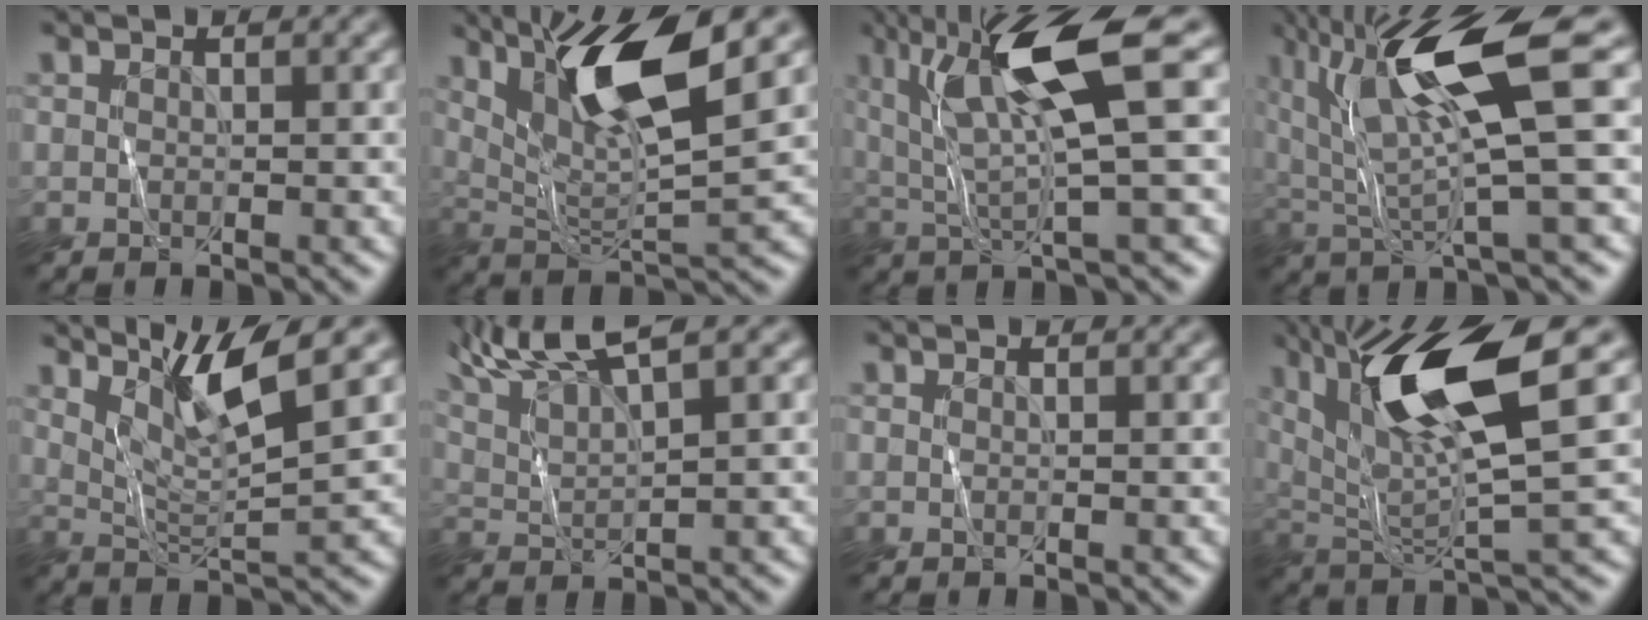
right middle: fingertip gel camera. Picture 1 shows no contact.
{"total": 9.3, "force": [4.4, 1.9, 8.0], "torque": [-0.135, -0.005, 0.084]}
{"total": 9.2, "force": [3.1, 1.4, 8.6], "torque": [-0.148, 0.004, 0.061]}
{"total": 11.0, "force": [4.1, 2.2, 9.9], "torque": [-0.168, 0.007, 0.080]}
{"total": 6.1, "force": [3.7, 0.8, 4.8], "torque": [-0.084, 0.006, 0.072]}
{"total": 8.5, "force": [6.3, 1.8, 5.3], "torque": [-0.090, 0.029, 0.091]}
{"total": 0.0}
{"total": 10.6, "force": [4.5, 2.2, 9.3], "torque": [-0.163, 0.003, 0.087]}